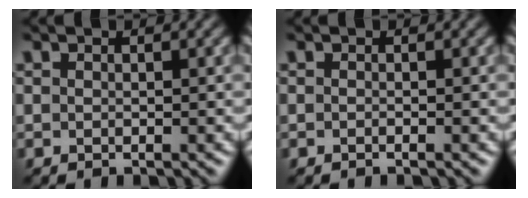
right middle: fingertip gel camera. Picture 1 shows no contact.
{"total": 0.7, "force": [-0.4, 0.2, 0.6], "torque": [-0.007, -0.006, -0.012]}